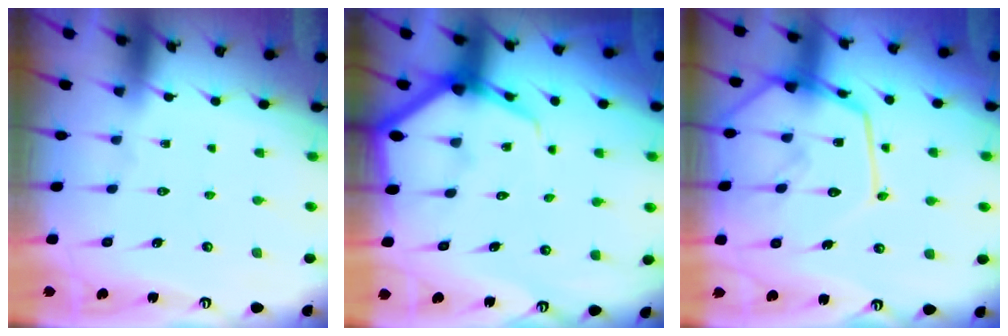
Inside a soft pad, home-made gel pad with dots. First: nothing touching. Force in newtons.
{"total": 6.9, "press": 6.8, "slide": 0.7}
{"total": 18.3, "press": 18.2, "slide": 1.6}